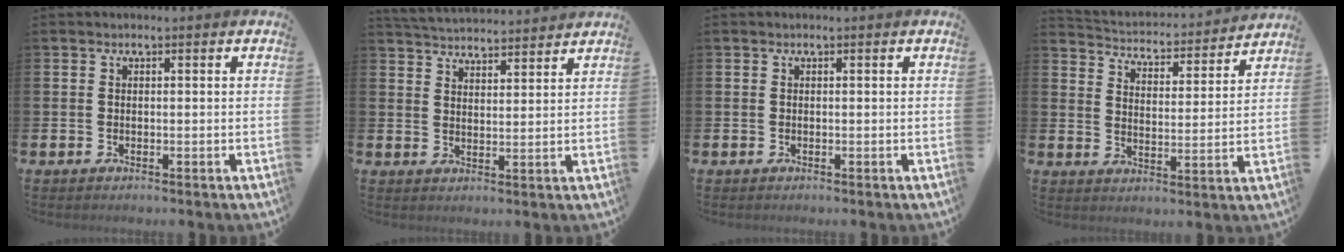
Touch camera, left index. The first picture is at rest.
{"total": 4.7, "force": [4.7, 0.3, -0.1], "torque": [-0.018, -0.027, 0.085]}
{"total": 0.0}
{"total": 3.9, "force": [3.8, 0.9, 0.1], "torque": [-0.029, -0.037, 0.059]}